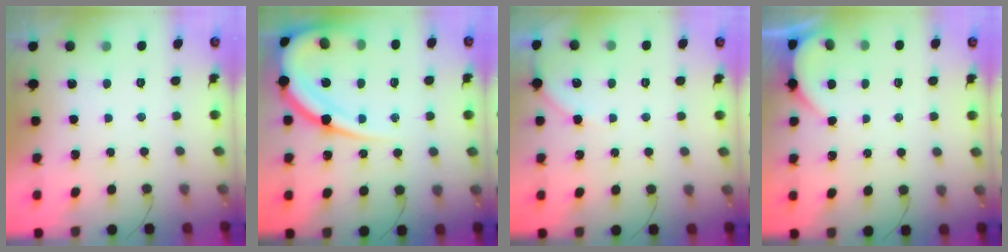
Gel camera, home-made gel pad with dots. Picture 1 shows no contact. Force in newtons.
{"total": 17.3, "press": 17.2, "slide": 1.8}
{"total": 3.9, "press": 3.9, "slide": 0.5}
{"total": 1.3, "press": 1.3, "slide": 0.1}